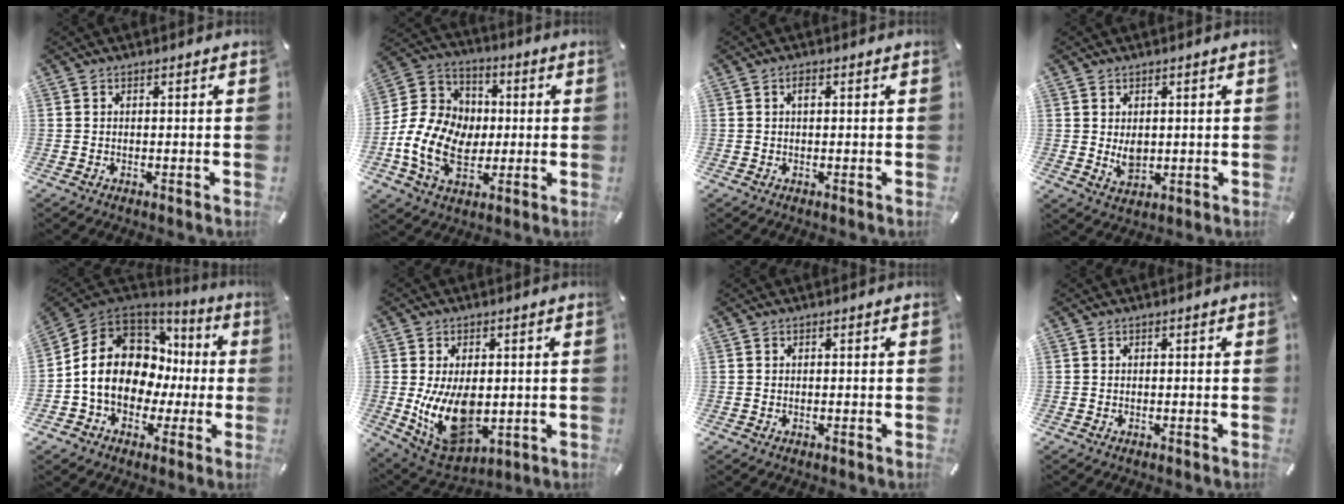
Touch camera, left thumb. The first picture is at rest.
{"total": 15.8, "force": [-2.9, 12.8, 8.8], "torque": [-0.207, 0.022, -0.048]}
{"total": 0.7, "force": [0.1, 0.4, 0.6], "torque": [-0.012, 0.003, 0.001]}
{"total": 4.2, "force": [0.5, 3.3, 2.6], "torque": [-0.049, -0.010, 0.008]}
{"total": 15.9, "force": [0.1, 12.9, 9.3], "torque": [-0.191, 0.001, 0.008]}
{"total": 13.7, "force": [-0.7, 8.8, 10.5], "torque": [-0.211, -0.016, -0.007]}
{"total": 0.0}
{"total": 0.0}